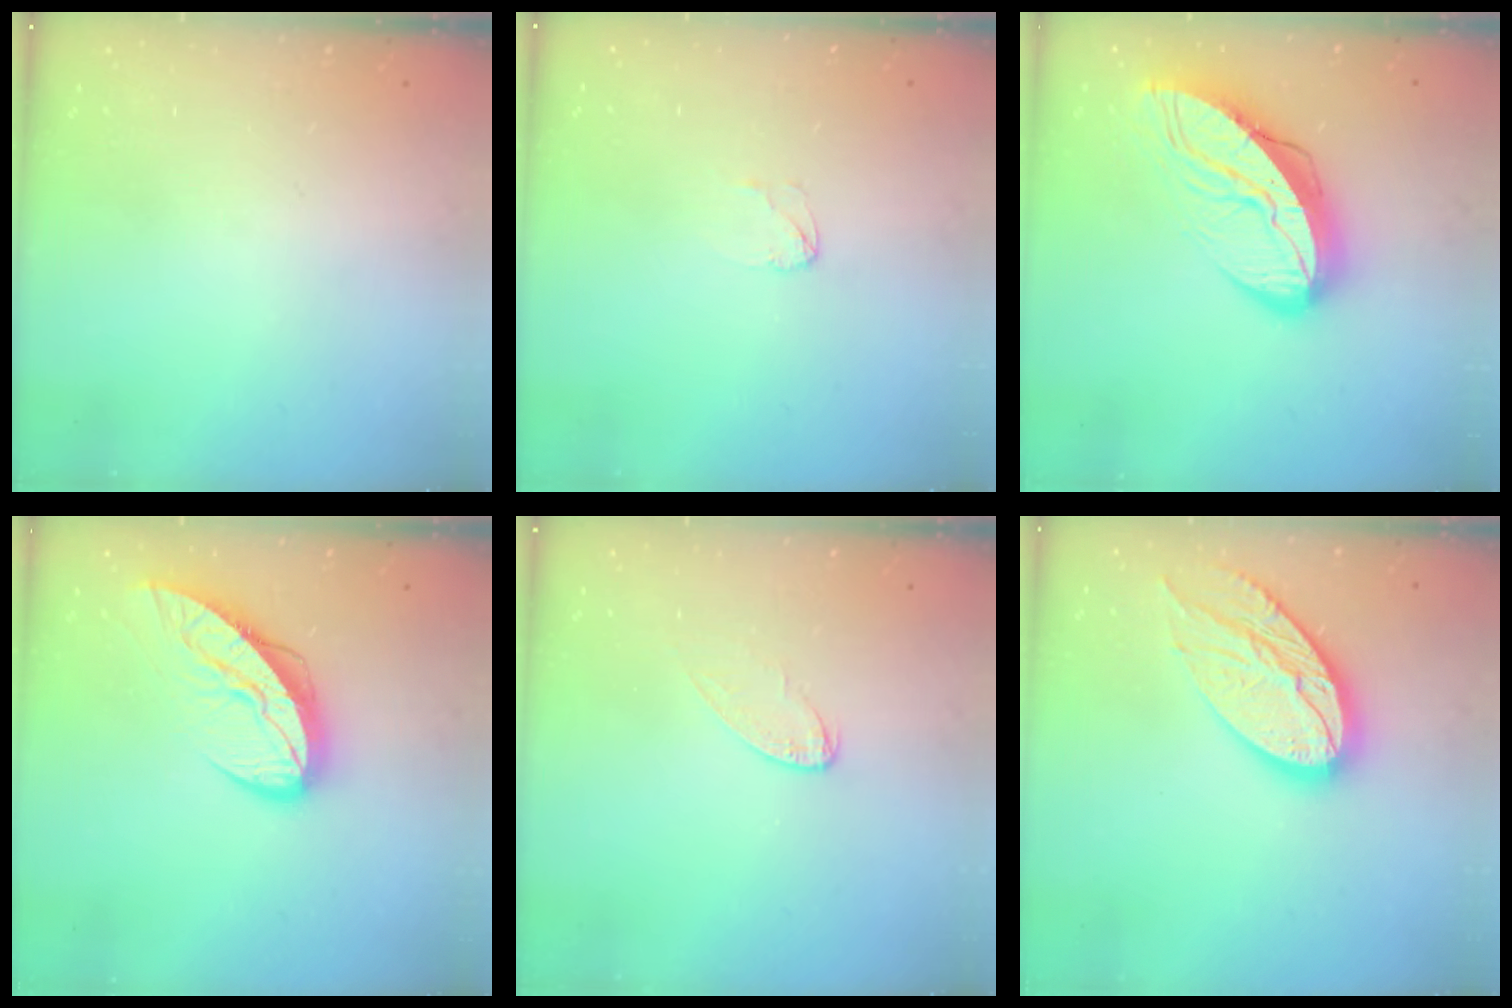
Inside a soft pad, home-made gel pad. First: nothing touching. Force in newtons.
{"total": 2.6, "press": 2.6, "slide": 0.2}
{"total": 15.9, "press": 15.8, "slide": 1.3}
{"total": 11.4, "press": 11.4, "slide": 0.7}
{"total": 5.3, "press": 5.2, "slide": 0.4}
{"total": 17.2, "press": 17.2, "slide": 1.5}